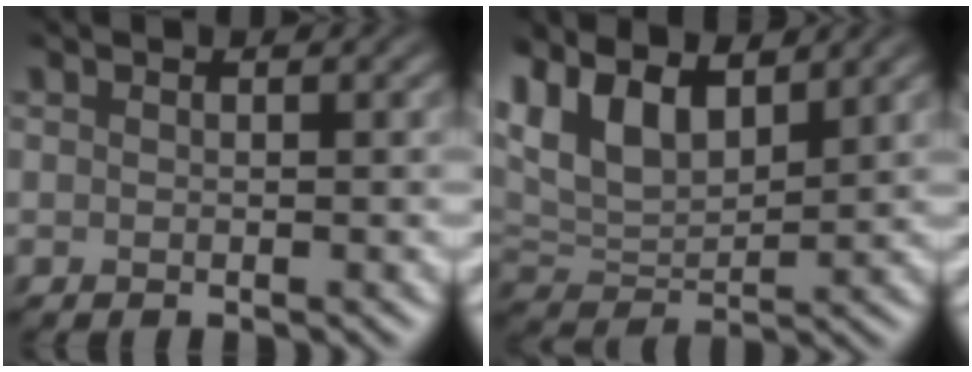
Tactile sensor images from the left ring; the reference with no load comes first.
{"total": 6.9, "force": [3.8, 3.4, 4.7], "torque": [-0.103, 0.006, 0.072]}